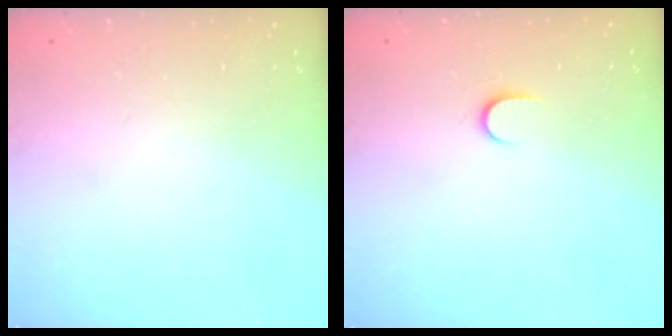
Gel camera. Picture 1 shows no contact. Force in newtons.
{"total": 3.8, "press": 3.8, "slide": 0.4}